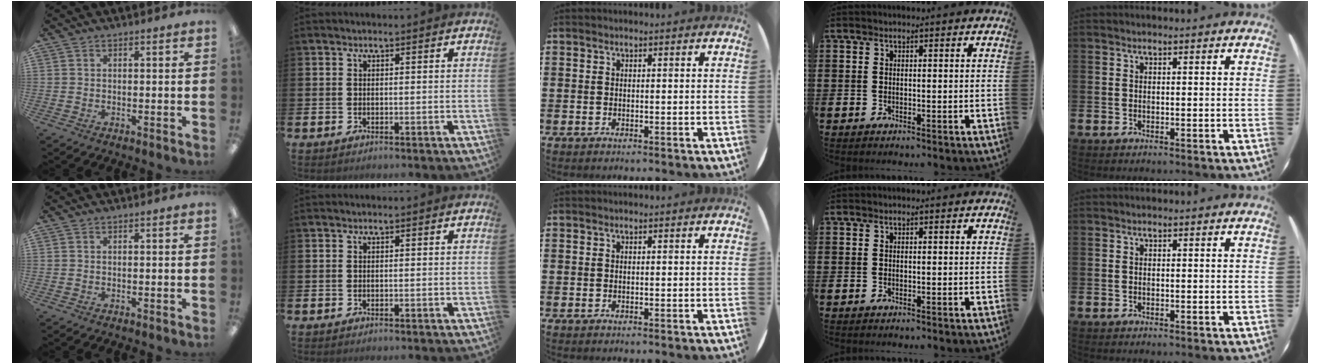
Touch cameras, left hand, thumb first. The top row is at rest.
{}